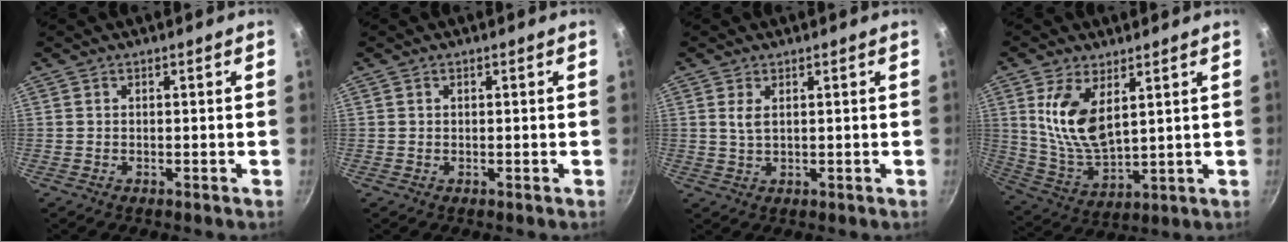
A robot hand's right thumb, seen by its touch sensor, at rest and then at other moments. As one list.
[{"total": 0.0}, {"total": 2.4, "force": [0.8, 1.1, 1.9], "torque": [-0.037, -0.006, 0.018]}, {"total": 12.0, "force": [4.2, 6.0, 9.5], "torque": [-0.181, -0.035, 0.092]}]